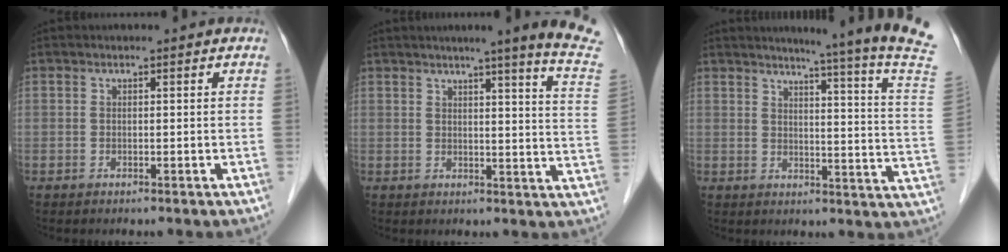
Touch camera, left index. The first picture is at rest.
{"total": 13.5, "force": [11.1, -1.9, 7.4], "torque": [-0.093, -0.059, 0.110]}
{"total": 16.9, "force": [14.1, -3.8, 8.6], "torque": [-0.124, -0.095, 0.152]}